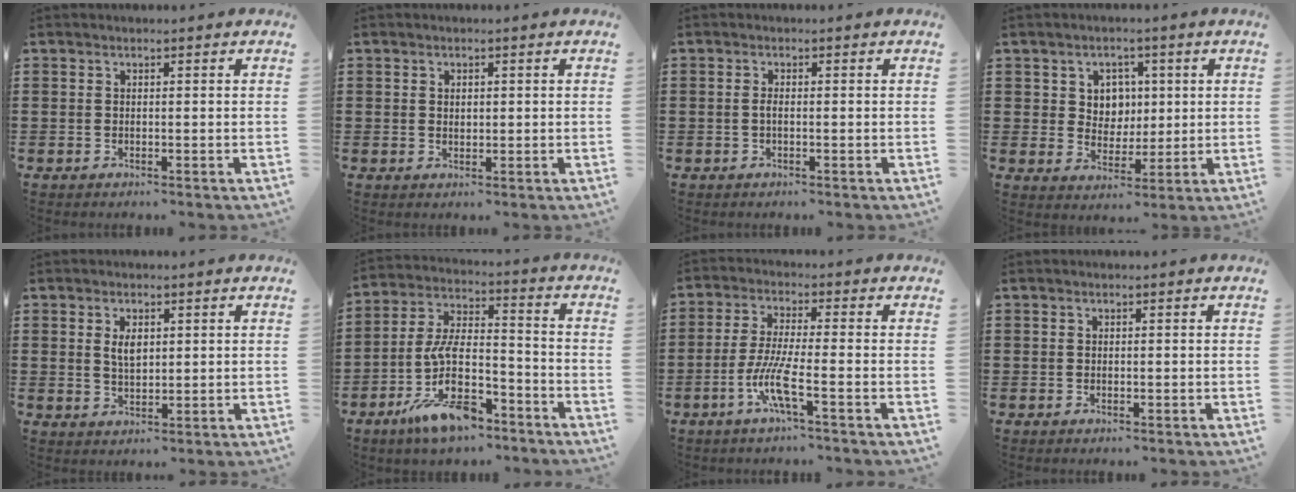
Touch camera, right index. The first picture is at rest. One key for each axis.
{"total": 1.0, "fx": 0.5, "fy": 0.7, "fz": 0.4, "tx": -0.010, "ty": 0.007, "tz": 0.009}
{"total": 1.0, "fx": -0.2, "fy": 0.3, "fz": 0.9, "tx": -0.026, "ty": -0.003, "tz": -0.005}
{"total": 4.8, "fx": 1.7, "fy": 4.3, "fz": 1.2, "tx": -0.035, "ty": 0.013, "tz": 0.027}
{"total": 3.2, "fx": 1.1, "fy": 1.7, "fz": 2.4, "tx": -0.044, "ty": 0.005, "tz": 0.018}
{"total": 12.3, "fx": -6.7, "fy": 5.3, "fz": 8.8, "tx": -0.199, "ty": 0.011, "tz": -0.134}
{"total": 7.2, "fx": -3.0, "fy": 0.8, "fz": 6.4, "tx": -0.140, "ty": -0.014, "tz": -0.063}
{"total": 0.0}